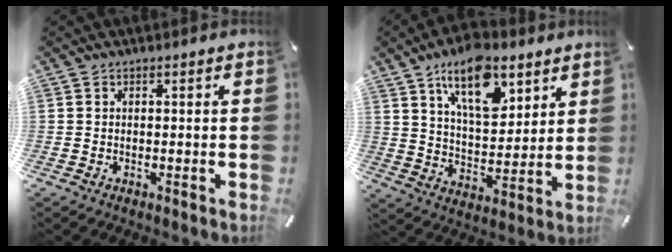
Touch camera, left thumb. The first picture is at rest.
{"total": 15.4, "force": [9.3, 8.1, 9.3], "torque": [-0.149, -0.037, 0.163]}